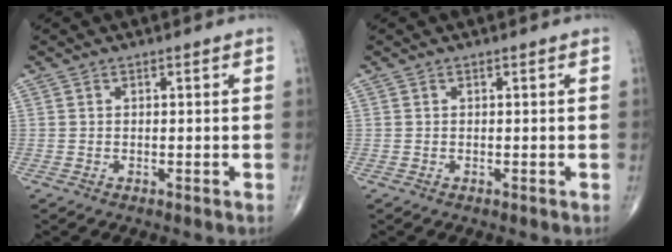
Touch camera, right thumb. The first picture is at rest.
{"total": 0.0}